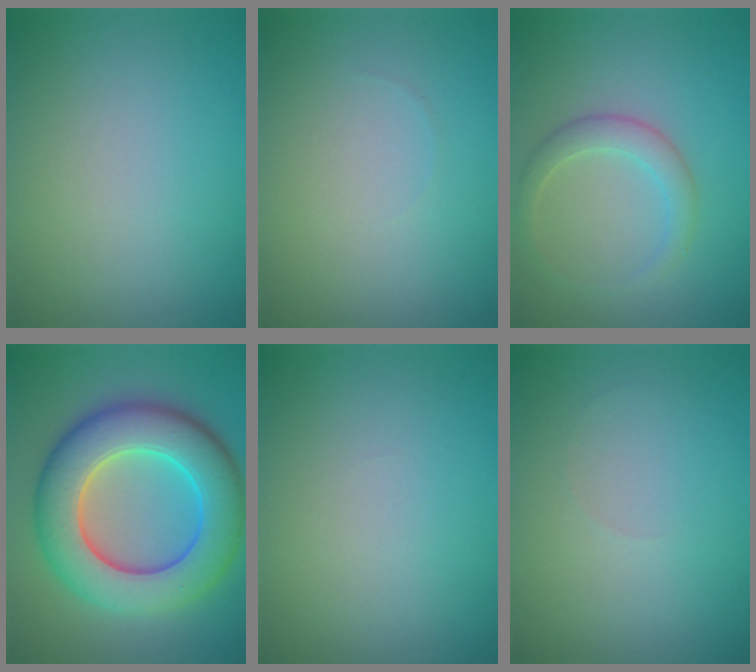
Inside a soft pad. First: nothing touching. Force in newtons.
{"total": 0.0}
{"total": 2.4, "press": 2.4, "slide": 0.2}
{"total": 11.1, "press": 11.1, "slide": 0.5}
{"total": 0.0}
{"total": 0.0}